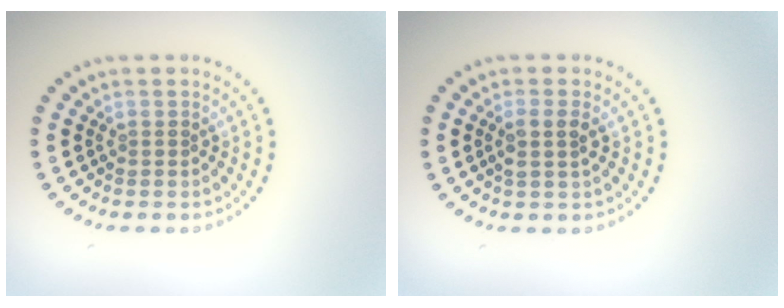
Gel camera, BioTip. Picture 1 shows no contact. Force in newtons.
{"total": 1.9, "press": 1.7, "slide": 0.8}